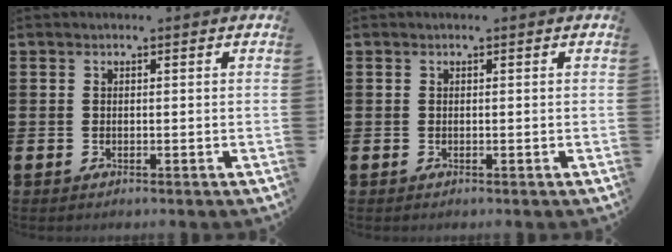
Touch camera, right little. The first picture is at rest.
{"total": 0.0}